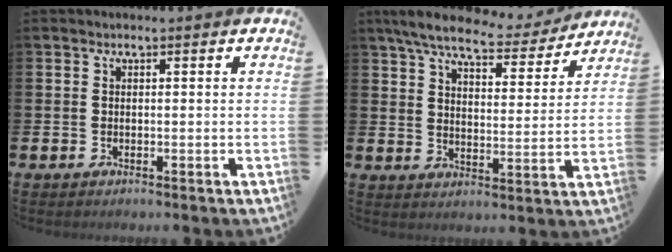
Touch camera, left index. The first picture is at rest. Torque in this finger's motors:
{"motor_torque": [1.05, -1.09, 0.54, 0.21]}